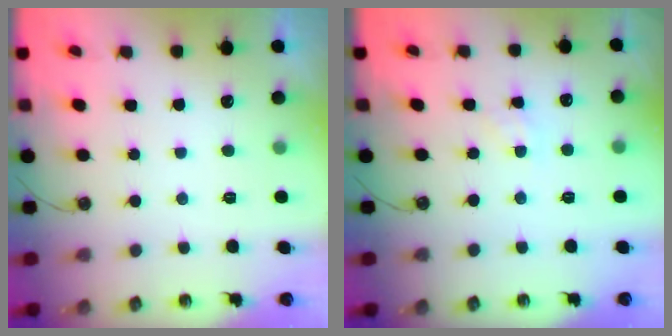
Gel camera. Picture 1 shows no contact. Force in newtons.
{"total": 1.6, "press": 1.6, "slide": 0.2}